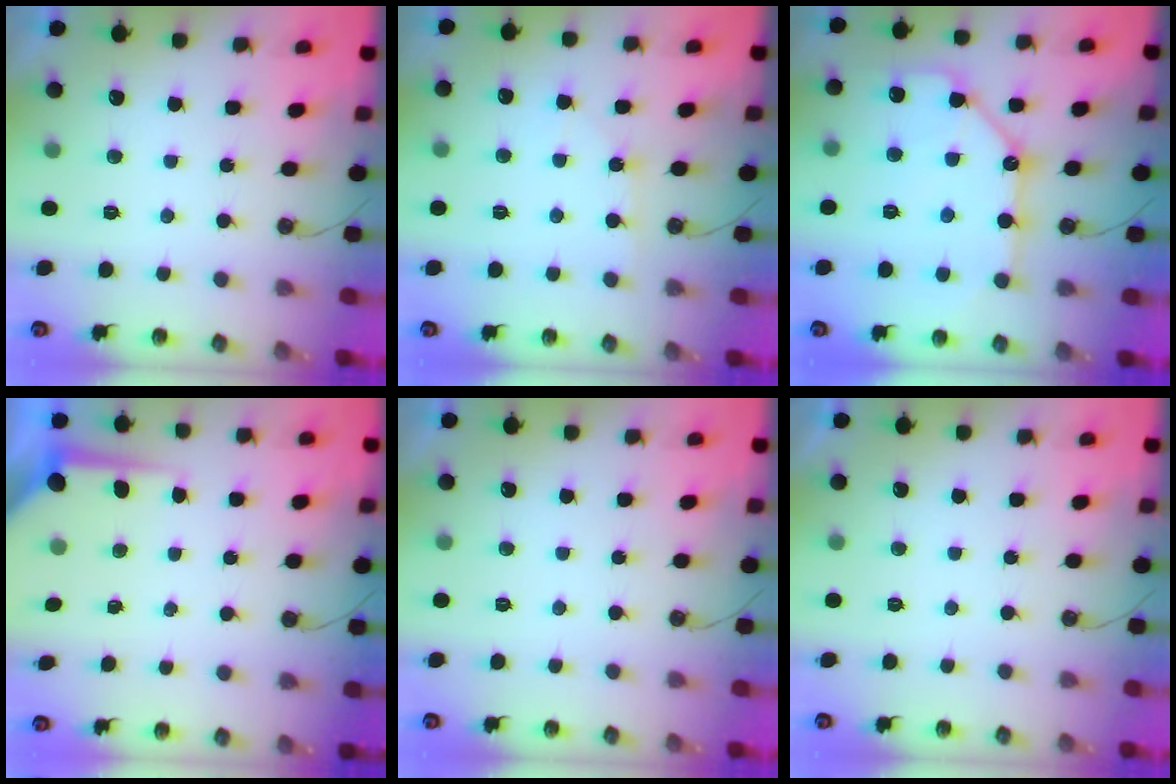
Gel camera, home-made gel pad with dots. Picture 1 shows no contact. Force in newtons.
{"total": 4.0, "press": 4.0, "slide": 0.6}
{"total": 14.7, "press": 14.6, "slide": 1.8}
{"total": 5.5, "press": 5.5, "slide": 0.4}
{"total": 0.0}
{"total": 0.0}